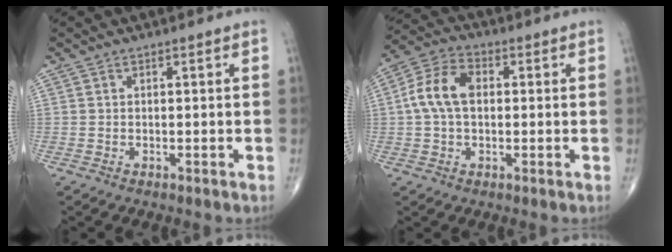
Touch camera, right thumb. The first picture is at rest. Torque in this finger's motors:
{"motor_torque": [0.36, 0.25, 0.84, 0.14, 0.09]}